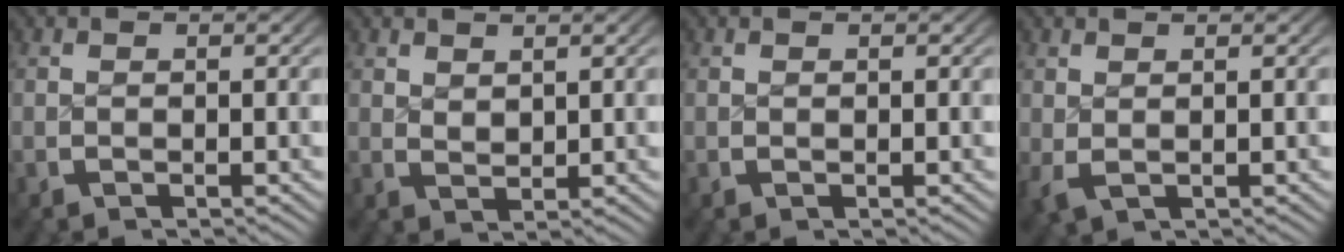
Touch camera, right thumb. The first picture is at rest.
{"total": 1.4, "force": [1.3, 0.4, 0.4], "torque": [-0.001, -0.004, 0.033]}
{"total": 0.0}
{"total": 1.0, "force": [0.3, 0.5, 0.8], "torque": [-0.014, -0.006, 0.014]}